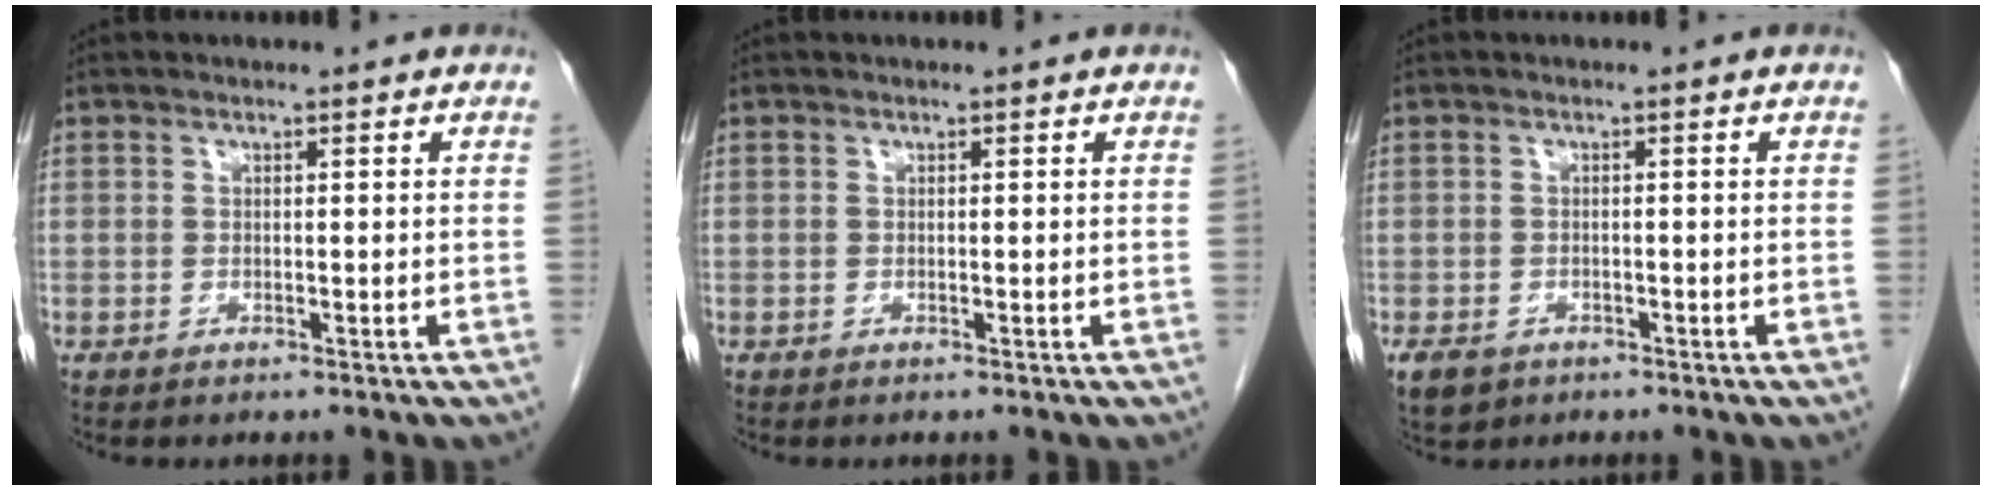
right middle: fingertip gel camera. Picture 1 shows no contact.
{"total": 0.0}
{"total": 4.0, "force": [-2.5, 2.8, 1.5], "torque": [-0.028, -0.003, -0.035]}